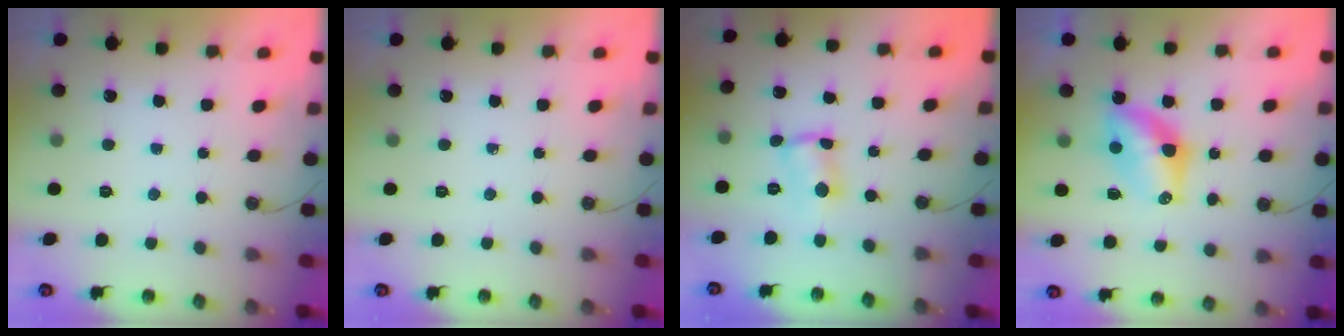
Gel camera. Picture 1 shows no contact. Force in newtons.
{"total": 0.0}
{"total": 2.0, "press": 2.0, "slide": 0.6}
{"total": 7.6, "press": 7.6, "slide": 0.7}